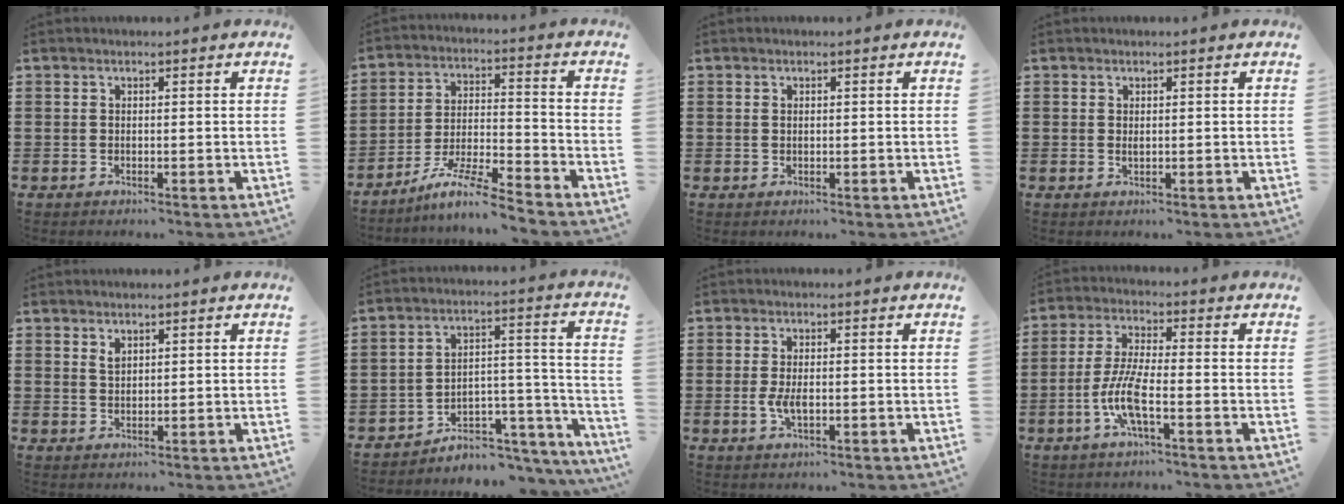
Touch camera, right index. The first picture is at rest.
{"total": 7.9, "force": [-6.9, -0.1, 3.7], "torque": [-0.077, -0.001, -0.136]}
{"total": 0.5, "force": [0.2, 0.4, 0.4], "torque": [-0.009, 0.001, 0.003]}
{"total": 0.6, "force": [0.2, 0.3, 0.5], "torque": [-0.011, 0.001, 0.003]}
{"total": 1.6, "force": [1.2, 0.8, 0.7], "torque": [-0.016, 0.003, 0.022]}
{"total": 4.8, "force": [-3.8, 2.6, 1.2], "torque": [-0.026, 0.003, -0.075]}
{"total": 3.5, "force": [-0.5, 1.6, 3.0], "torque": [-0.070, -0.002, -0.014]}
{"total": 7.4, "force": [-2.9, 1.5, 6.6], "torque": [-0.151, -0.013, -0.061]}